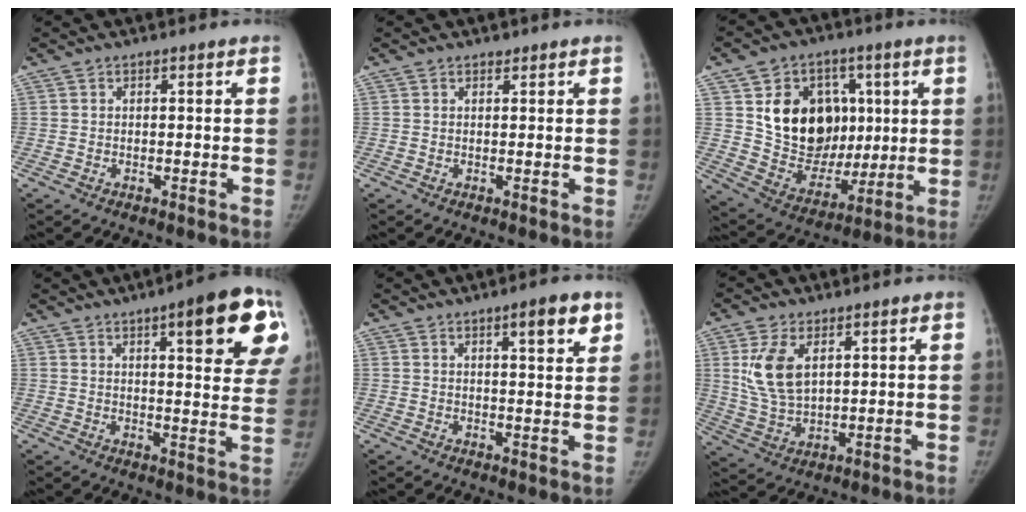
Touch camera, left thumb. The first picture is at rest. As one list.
[{"total": 0.6, "force": [0.5, 0.3, 0.0], "torque": [0.002, -0.003, 0.007]}, {"total": 18.8, "force": [4.3, 14.8, 10.7], "torque": [-0.116, -0.010, 0.093]}, {"total": 18.0, "force": [8.6, 4.6, 15.2], "torque": [-0.155, -0.026, 0.104]}, {"total": 6.3, "force": [3.6, 1.5, 4.9], "torque": [-0.053, -0.017, 0.048]}, {"total": 9.6, "force": [3.3, 5.3, 7.3], "torque": [-0.135, -0.011, 0.074]}]